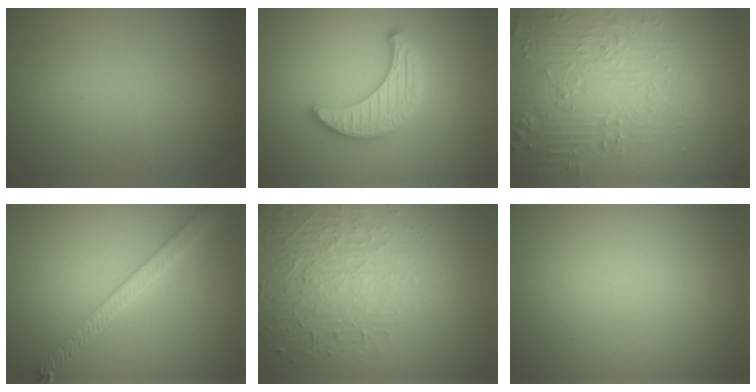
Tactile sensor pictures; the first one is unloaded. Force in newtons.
{"total": 3.2, "press": 3.1, "slide": 0.4}
{"total": 5.5, "press": 5.1, "slide": 2.0}
{"total": 4.1, "press": 3.3, "slide": 2.4}
{"total": 5.5, "press": 4.5, "slide": 3.2}
{"total": 0.0}